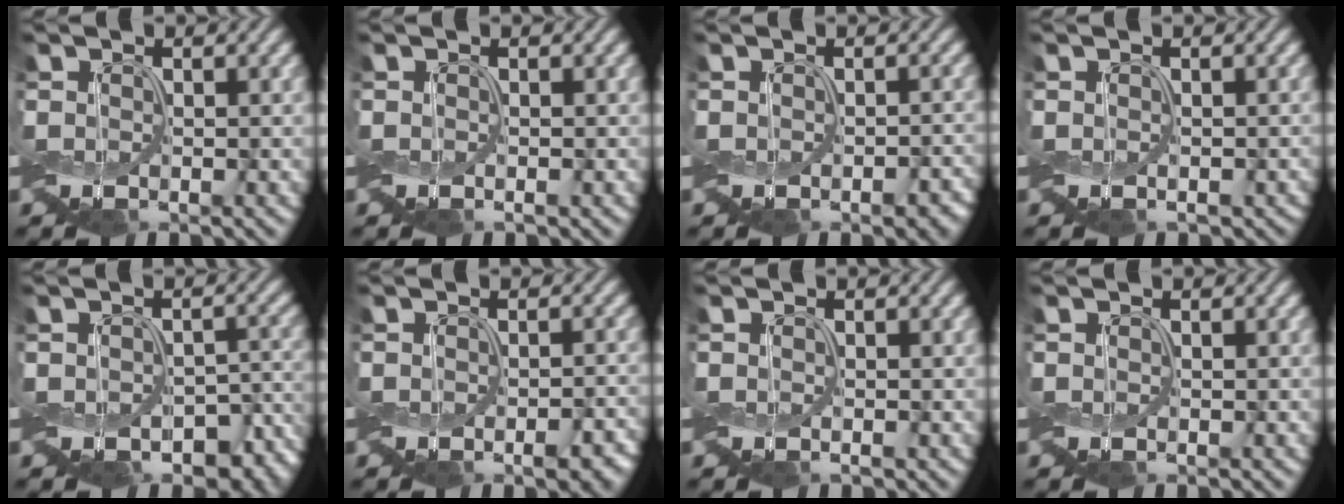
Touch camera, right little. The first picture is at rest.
{"total": 0.0}
{"total": 2.6, "force": [-0.7, 1.8, 1.8], "torque": [-0.020, -0.008, -0.008]}
{"total": 0.0}
{"total": 8.9, "force": [-5.2, 5.6, 4.6], "torque": [-0.057, -0.015, -0.063]}
{"total": 3.7, "force": [-1.4, 2.1, 2.6], "torque": [-0.030, -0.011, -0.015]}
{"total": 0.0}
{"total": 0.0}